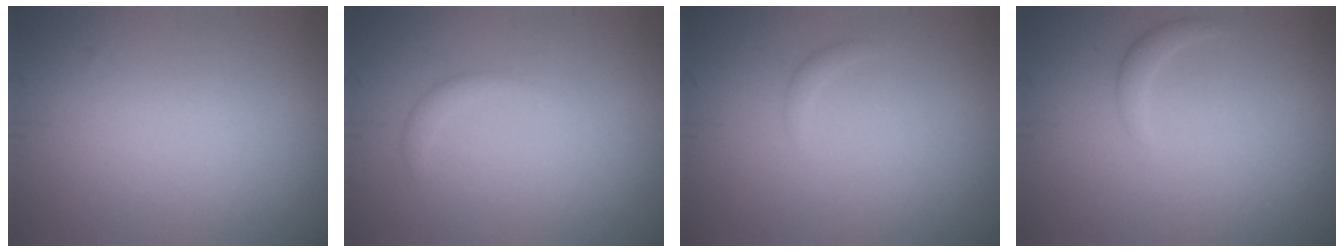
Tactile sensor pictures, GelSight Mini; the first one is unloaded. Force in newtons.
{"total": 1.1, "press": 1.1, "slide": 0.1}
{"total": 0.6, "press": 0.6, "slide": 0.0}
{"total": 1.0, "press": 1.0, "slide": 0.0}